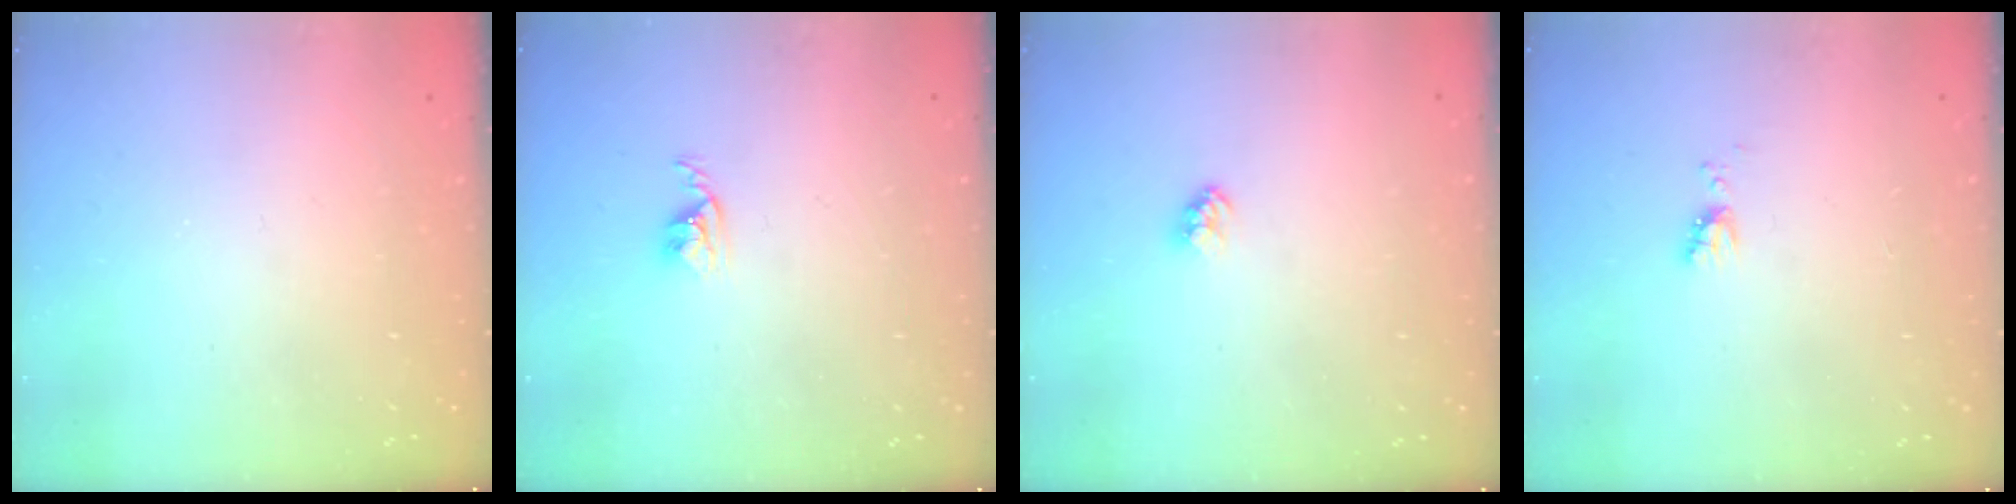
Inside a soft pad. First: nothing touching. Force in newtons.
{"total": 2.9, "press": 2.9, "slide": 0.4}
{"total": 2.4, "press": 2.4, "slide": 0.1}
{"total": 3.9, "press": 3.9, "slide": 0.6}